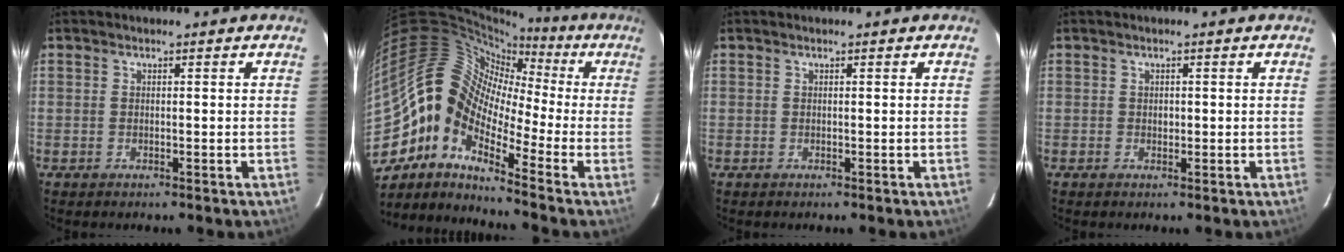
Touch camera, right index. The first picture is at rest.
{"total": 15.0, "force": [-4.7, 8.5, 11.5], "torque": [-0.192, 0.003, -0.117]}
{"total": 0.0}
{"total": 0.8, "force": [0.0, 0.7, 0.4], "torque": [-0.005, 0.002, 0.000]}